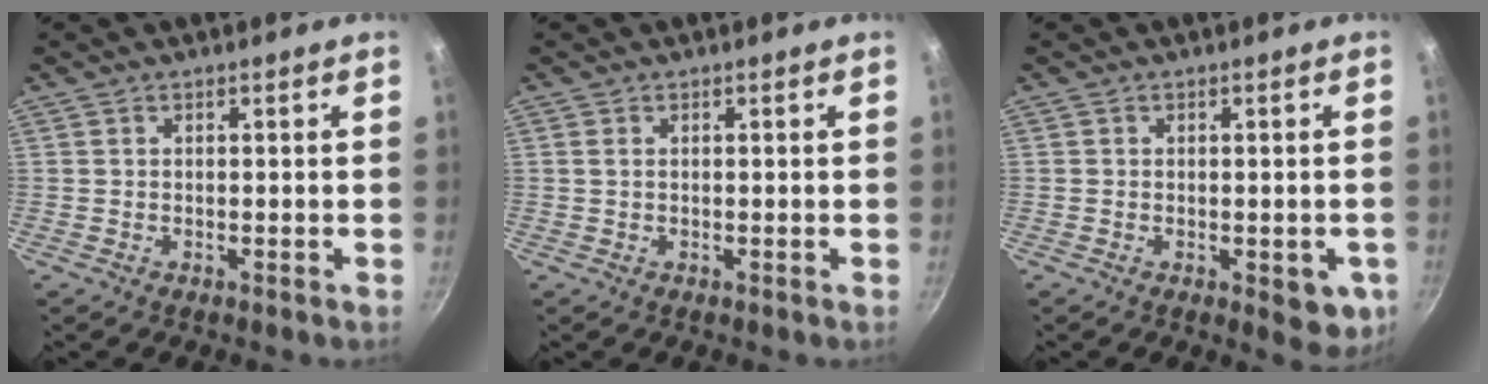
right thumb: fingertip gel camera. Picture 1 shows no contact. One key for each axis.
{"total": 0.6, "fx": 0.1, "fy": 0.3, "fz": 0.5, "tx": -0.010, "ty": 0.000, "tz": 0.002}
{"total": 6.0, "fx": -1.6, "fy": 3.0, "fz": 4.9, "tx": -0.041, "ty": 0.000, "tz": -0.018}